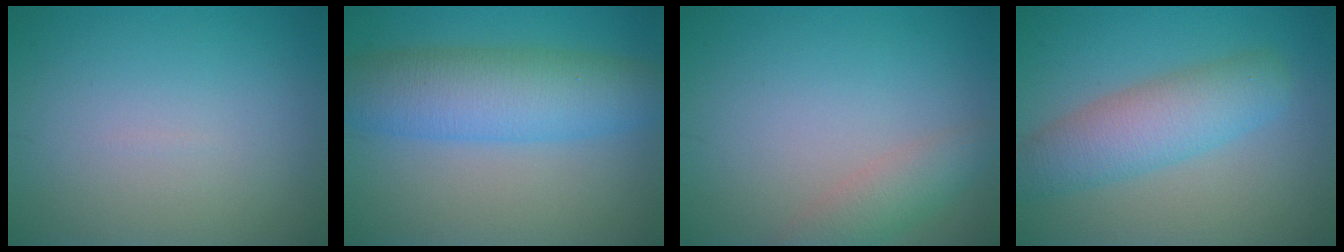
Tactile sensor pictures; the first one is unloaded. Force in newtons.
{"total": 7.3, "press": 7.3, "slide": 0.1}
{"total": 2.6, "press": 2.6, "slide": 0.1}
{"total": 5.3, "press": 5.3, "slide": 0.2}